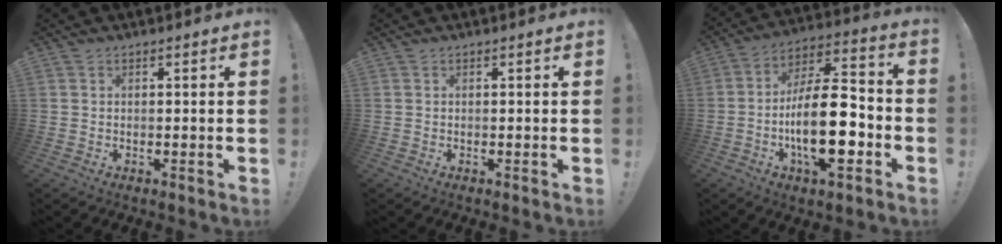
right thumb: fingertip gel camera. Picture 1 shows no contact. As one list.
[{"total": 0.0}, {"total": 20.5, "force": [-5.7, 7.7, 18.1], "torque": [-0.315, 0.021, -0.089]}]